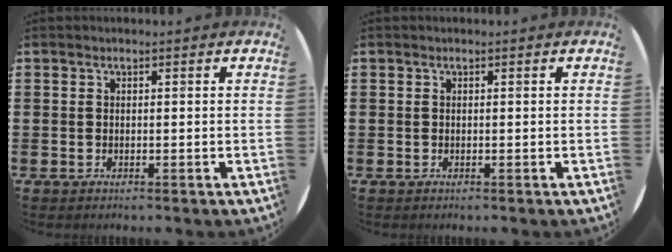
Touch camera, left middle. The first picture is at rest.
{"total": 0.0}